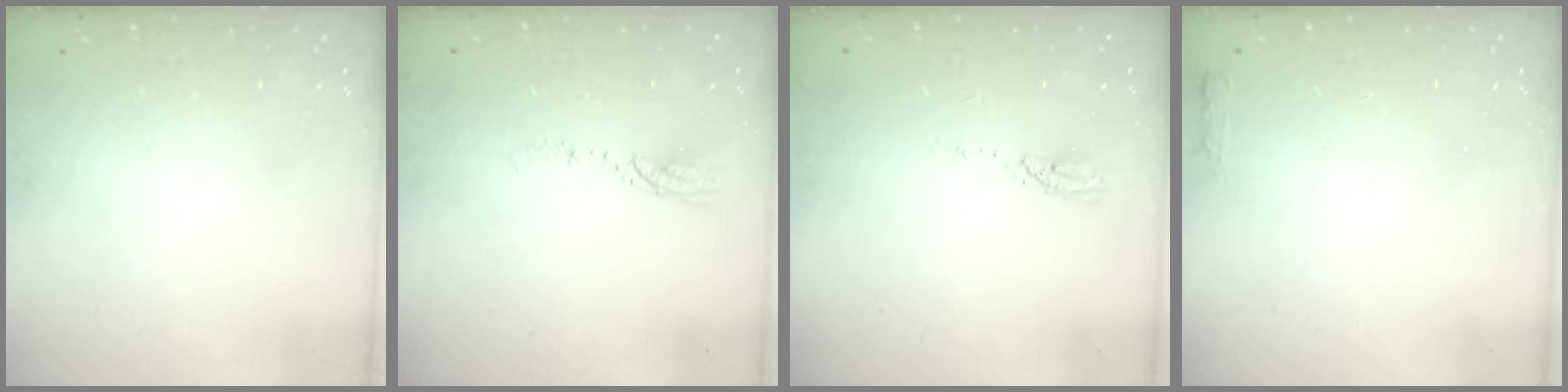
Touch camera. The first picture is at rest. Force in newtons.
{"total": 3.9, "press": 3.9, "slide": 0.4}
{"total": 3.0, "press": 2.9, "slide": 0.3}
{"total": 2.7, "press": 2.6, "slide": 0.5}